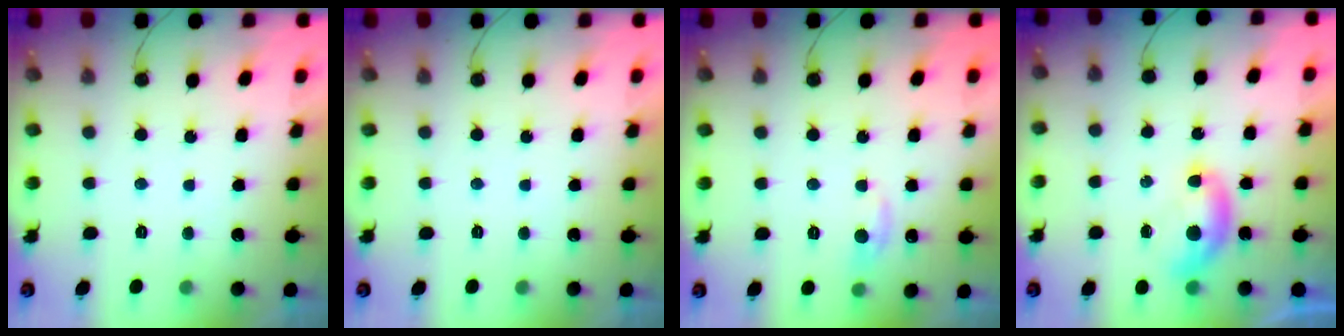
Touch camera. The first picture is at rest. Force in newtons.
{"total": 0.0}
{"total": 5.1, "press": 5.1, "slide": 0.7}
{"total": 7.0, "press": 6.9, "slide": 0.8}